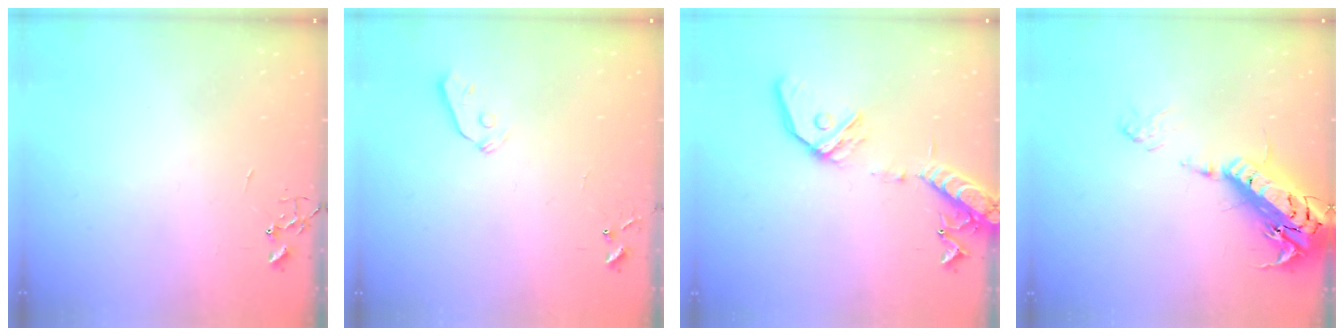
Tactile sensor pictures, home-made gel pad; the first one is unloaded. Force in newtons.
{"total": 3.3, "press": 3.2, "slide": 0.8}
{"total": 16.0, "press": 15.7, "slide": 3.1}
{"total": 22.4, "press": 22.0, "slide": 4.3}